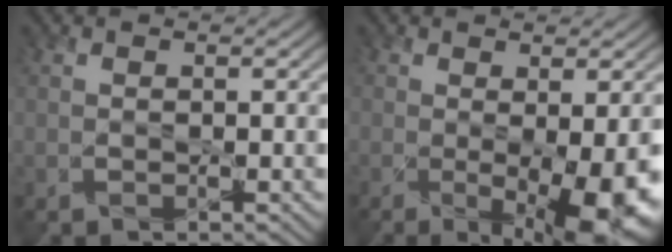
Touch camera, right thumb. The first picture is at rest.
{"total": 7.5, "force": [-2.2, 2.5, 6.7], "torque": [-0.109, -0.026, -0.019]}